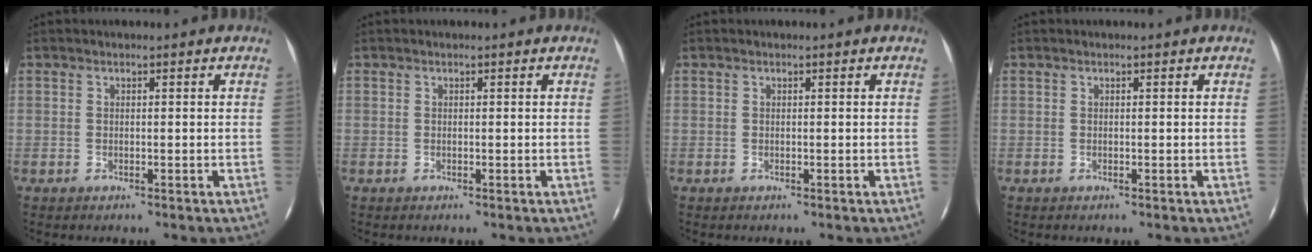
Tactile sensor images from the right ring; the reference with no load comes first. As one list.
[{"total": 0.0}, {"total": 0.0}, {"total": 0.0}]